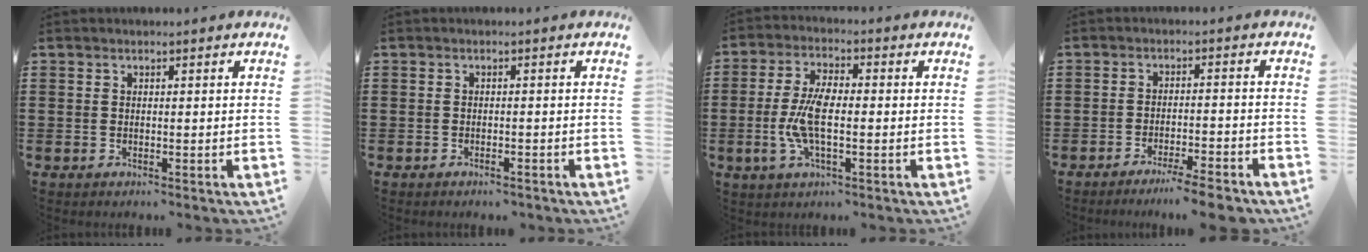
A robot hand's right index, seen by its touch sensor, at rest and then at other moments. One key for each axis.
{"total": 0.8, "fx": -0.7, "fy": 0.0, "fz": 0.4, "tx": -0.011, "ty": -0.004, "tz": -0.012}
{"total": 7.3, "fx": -1.1, "fy": 2.6, "fz": 6.7, "tx": -0.150, "ty": -0.006, "tz": -0.027}
{"total": 5.0, "fx": -4.3, "fy": -0.2, "fz": 2.4, "tx": -0.038, "ty": -0.010, "tz": -0.079}